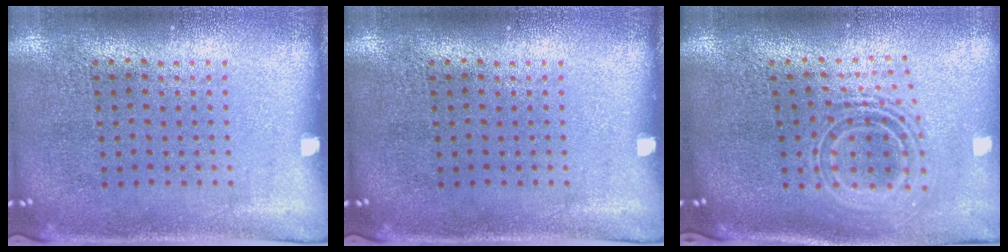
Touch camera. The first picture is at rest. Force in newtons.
{"total": 0.0}
{"total": 2.3, "press": 1.7, "slide": 1.6}